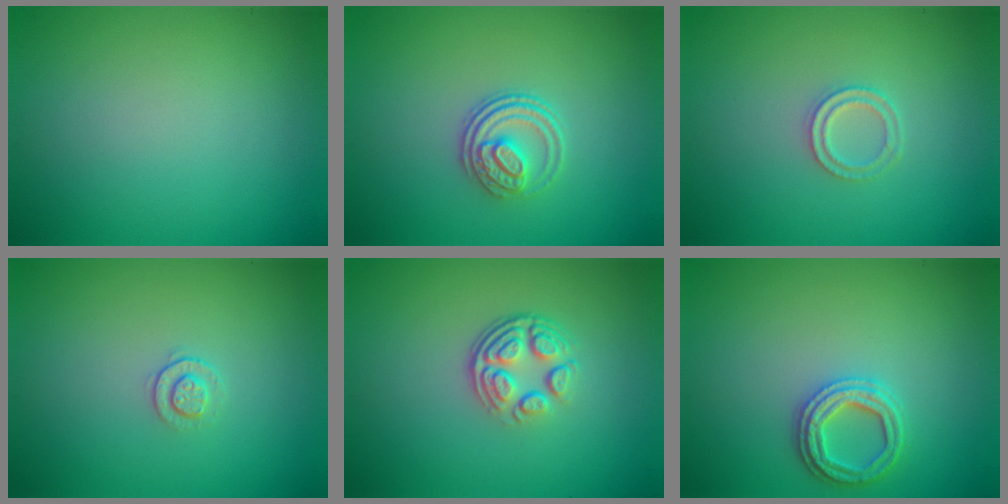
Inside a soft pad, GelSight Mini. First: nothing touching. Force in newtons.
{"total": 3.1, "press": 2.6, "slide": 1.7}
{"total": 1.7, "press": 1.6, "slide": 0.4}
{"total": 1.1, "press": 0.7, "slide": 0.9}
{"total": 4.0, "press": 2.8, "slide": 2.9}
{"total": 2.8, "press": 2.7, "slide": 0.7}